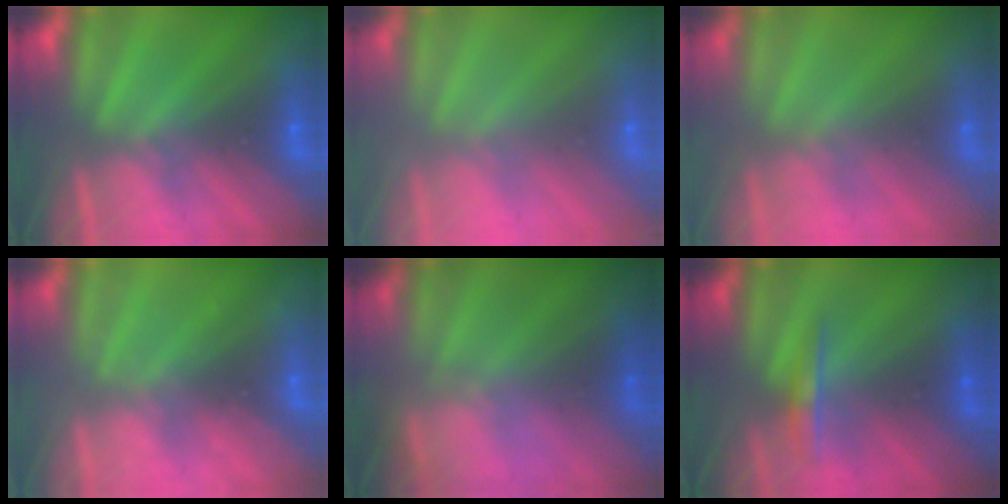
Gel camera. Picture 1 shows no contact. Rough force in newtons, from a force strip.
{"total": 2.4}
{"total": 2.8}
{"total": 2.3}
{"total": 8.5}
{"total": 1.7}